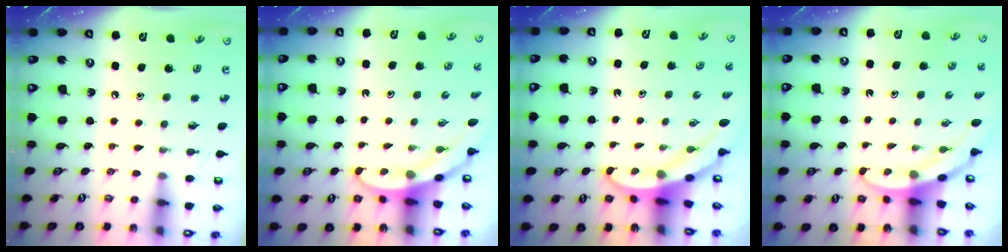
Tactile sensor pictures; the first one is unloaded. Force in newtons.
{"total": 3.2, "press": 3.2, "slide": 0.1}
{"total": 5.5, "press": 5.5, "slide": 0.3}
{"total": 2.9, "press": 2.9, "slide": 0.1}